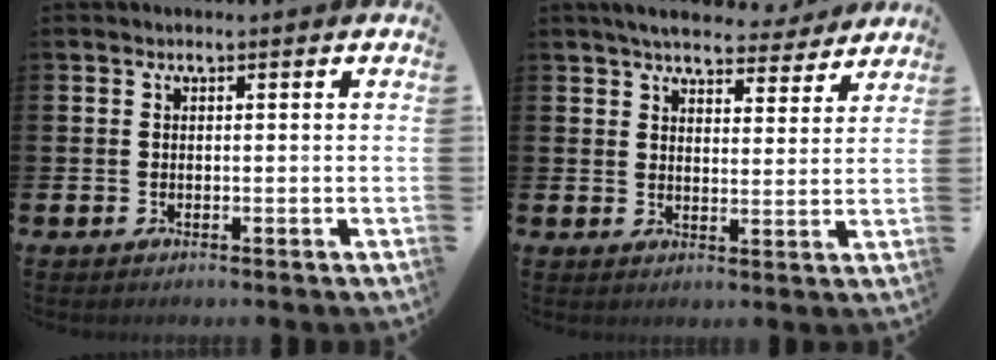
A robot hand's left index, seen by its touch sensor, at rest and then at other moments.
{"total": 5.6, "force": [5.3, 1.1, 1.3], "torque": [-0.035, -0.028, 0.092]}